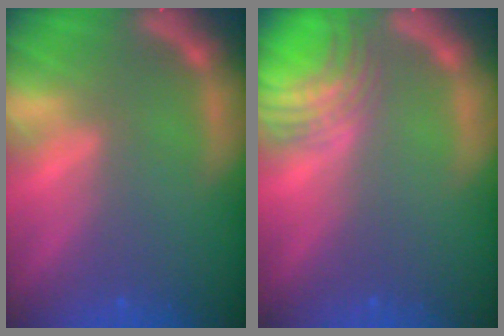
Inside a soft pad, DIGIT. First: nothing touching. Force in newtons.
{"total": 5.5}